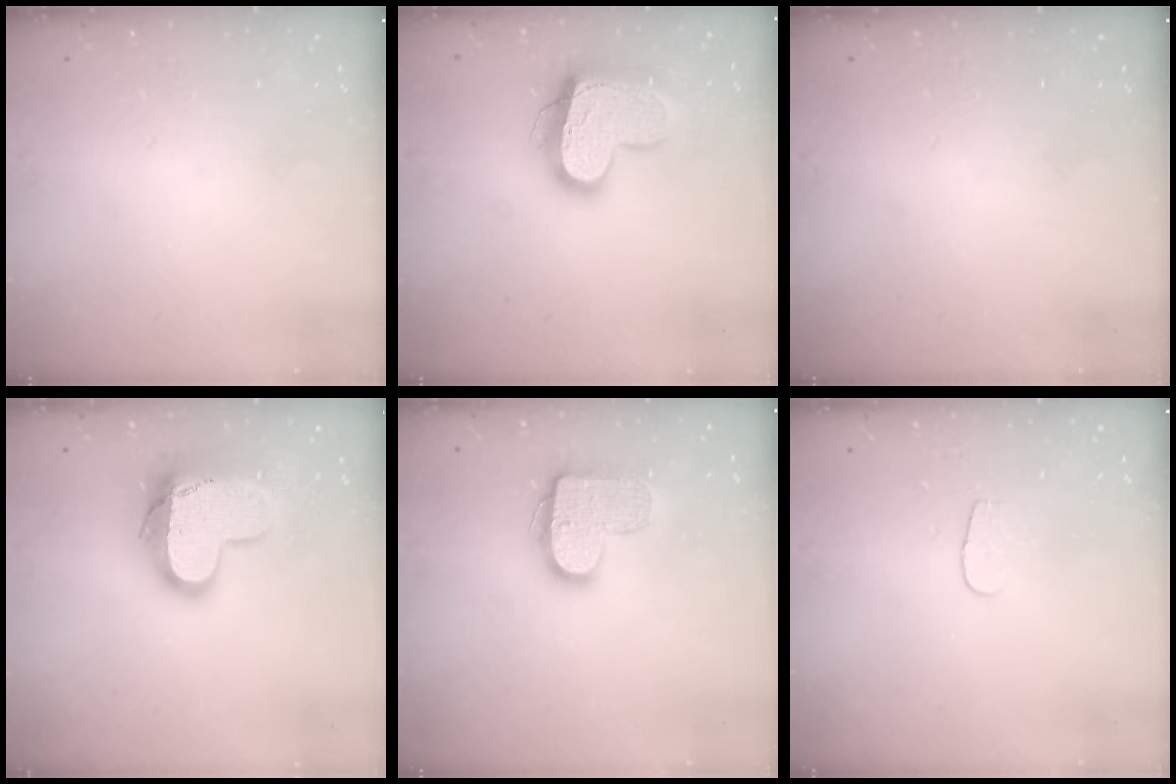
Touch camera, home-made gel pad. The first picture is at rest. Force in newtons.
{"total": 16.6, "press": 16.5, "slide": 1.4}
{"total": 0.0}
{"total": 14.3, "press": 14.3, "slide": 1.2}
{"total": 13.5, "press": 13.5, "slide": 0.6}
{"total": 3.2, "press": 3.2, "slide": 0.3}